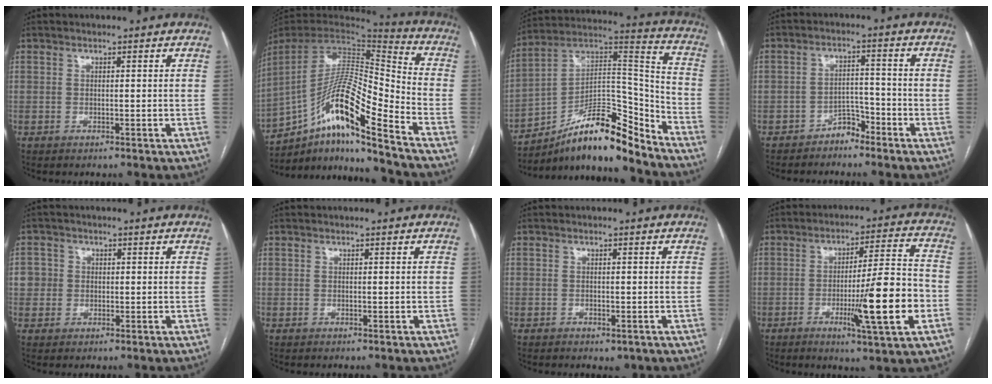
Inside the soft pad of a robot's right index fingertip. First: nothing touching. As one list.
[{"total": 18.4, "force": [-12.1, 0.8, 13.8], "torque": [-0.269, 0.008, -0.220]}, {"total": 17.6, "force": [-13.8, 3.7, 10.4], "torque": [-0.162, 0.051, -0.233]}, {"total": 3.5, "force": [-2.8, 1.8, 0.9], "torque": [-0.008, 0.009, -0.047]}, {"total": 3.1, "force": [0.0, 3.1, 0.6], "torque": [-0.005, 0.013, 0.000]}, {"total": 0.0}, {"total": 1.6, "force": [-0.9, 1.0, 0.9], "torque": [-0.009, 0.001, -0.004]}, {"total": 14.2, "force": [-4.2, 0.0, 13.5], "torque": [-0.211, -0.010, -0.066]}]